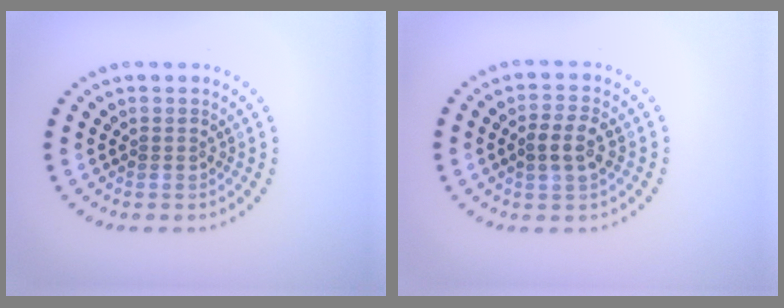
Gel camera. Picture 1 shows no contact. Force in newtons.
{"total": 2.7, "press": 2.7, "slide": 0.5}